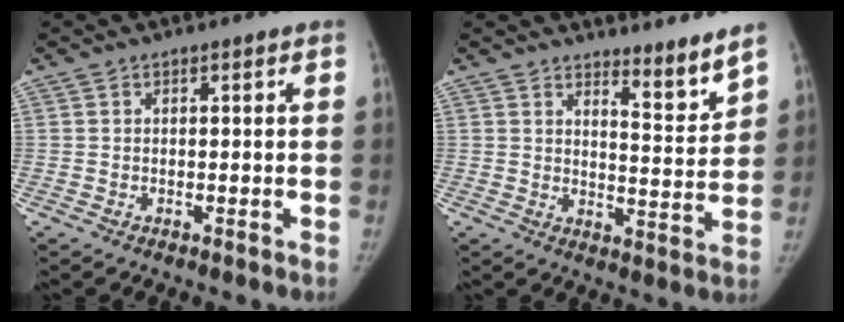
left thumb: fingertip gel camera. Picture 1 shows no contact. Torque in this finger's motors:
{"motor_torque": [0.07, -0.19, 0.55, -0.42, 0.01]}